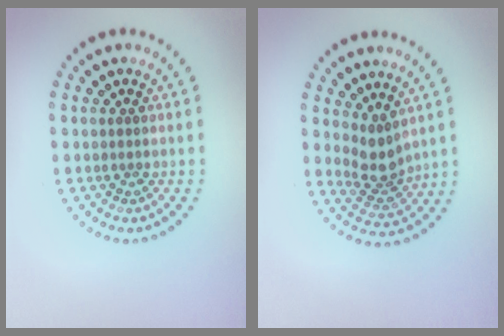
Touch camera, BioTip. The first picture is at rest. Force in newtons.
{"total": 2.9, "press": 2.2, "slide": 1.8}